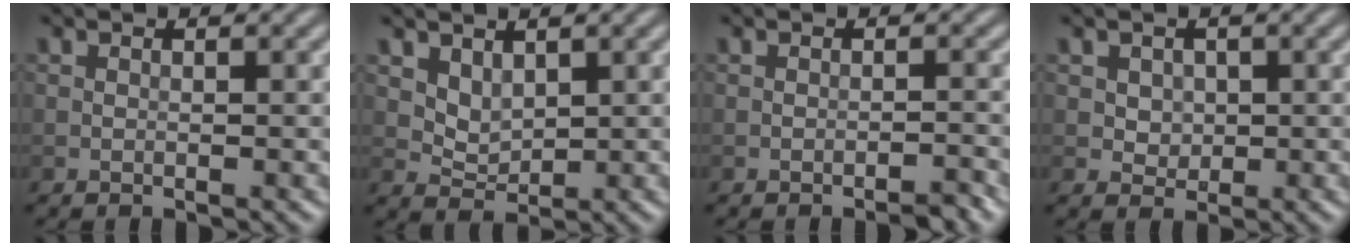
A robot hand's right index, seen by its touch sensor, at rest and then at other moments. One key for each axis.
{"total": 2.1, "fx": 1.2, "fy": 1.3, "fz": 1.1, "tx": -0.022, "ty": -0.007, "tz": 0.028}
{"total": 1.4, "fx": -1.2, "fy": 0.1, "fz": 0.7, "tx": -0.005, "ty": 0.004, "tz": -0.020}
{"total": 2.0, "fx": 0.6, "fy": 1.7, "fz": 0.9, "tx": -0.021, "ty": 0.000, "tz": 0.020}